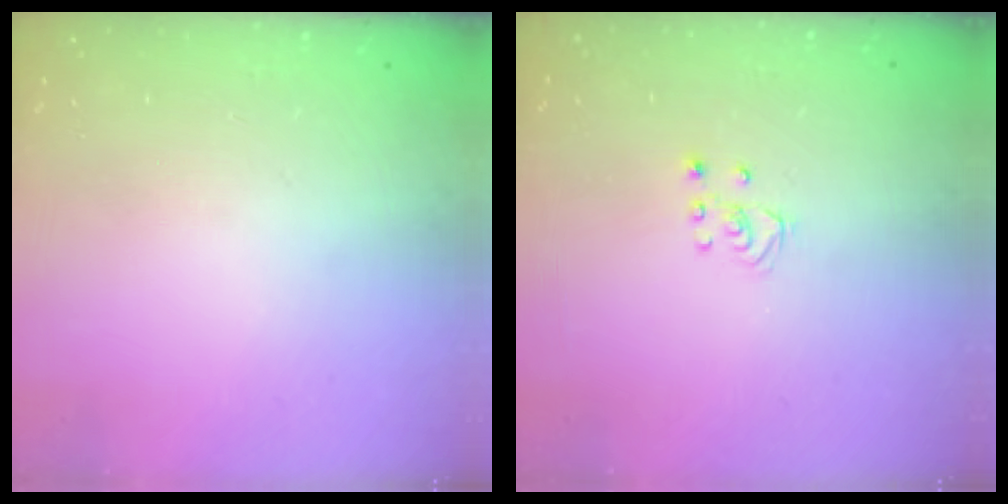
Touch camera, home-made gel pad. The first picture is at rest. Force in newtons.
{"total": 2.5, "press": 2.5, "slide": 0.2}